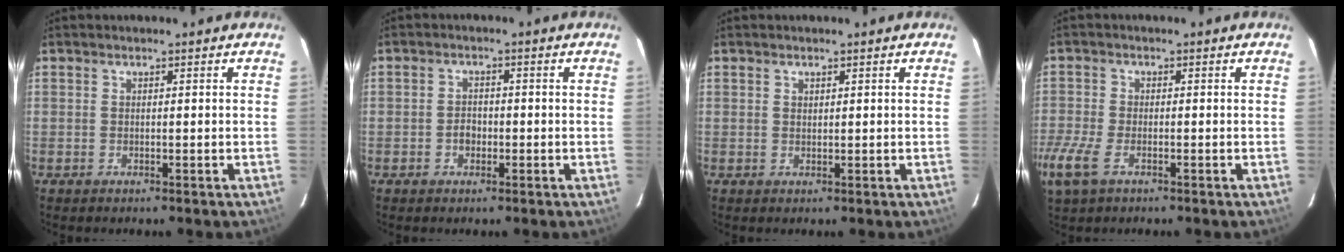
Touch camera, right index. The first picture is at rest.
{"total": 2.4, "force": [-0.9, 1.9, 1.1], "torque": [-0.020, 0.007, -0.014]}
{"total": 0.7, "force": [0.5, 0.5, 0.1], "torque": [-0.002, 0.001, 0.010]}
{"total": 8.2, "force": [-4.3, 3.9, 5.7], "torque": [-0.148, -0.022, -0.084]}